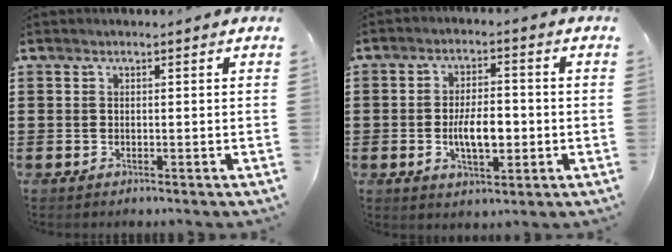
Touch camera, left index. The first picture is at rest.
{"total": 6.7, "force": [-1.0, 2.9, 5.9], "torque": [-0.094, -0.001, -0.024]}